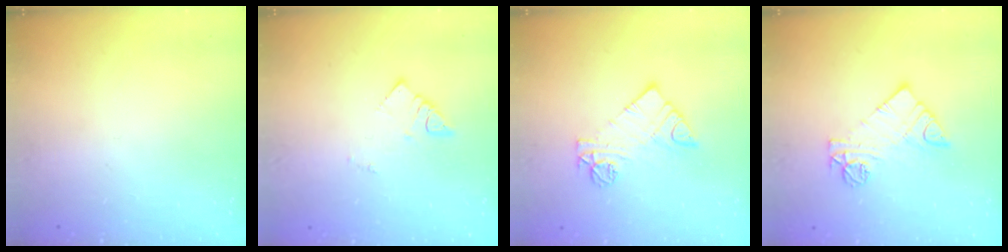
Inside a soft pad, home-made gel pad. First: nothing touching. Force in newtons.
{"total": 2.6, "press": 2.6, "slide": 0.1}
{"total": 10.1, "press": 10.0, "slide": 0.7}
{"total": 10.1, "press": 10.0, "slide": 0.7}